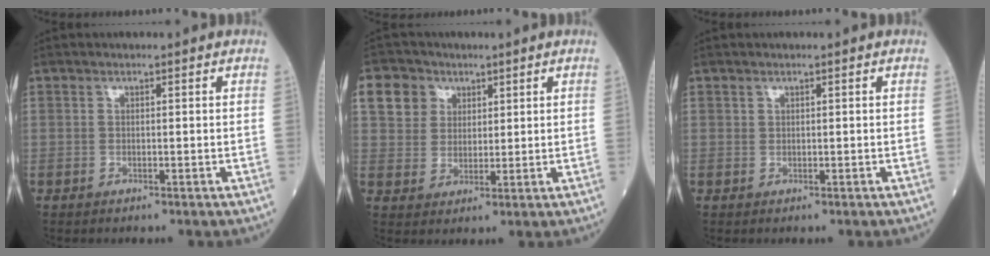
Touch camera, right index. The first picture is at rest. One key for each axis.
{"total": 6.3, "fx": 2.9, "fy": 5.4, "fz": 1.5, "tx": -0.038, "ty": 0.025, "tz": 0.058}
{"total": 0.0}